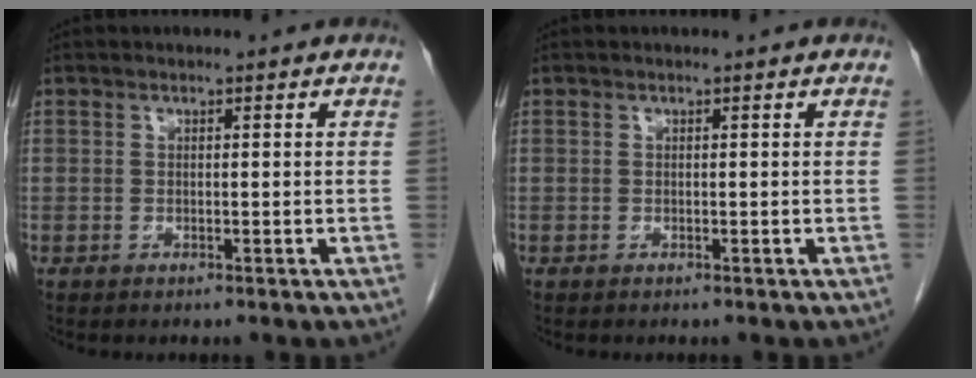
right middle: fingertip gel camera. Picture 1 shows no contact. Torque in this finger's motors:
{"motor_torque": [0.00, 0.00, 0.00, 0.00]}